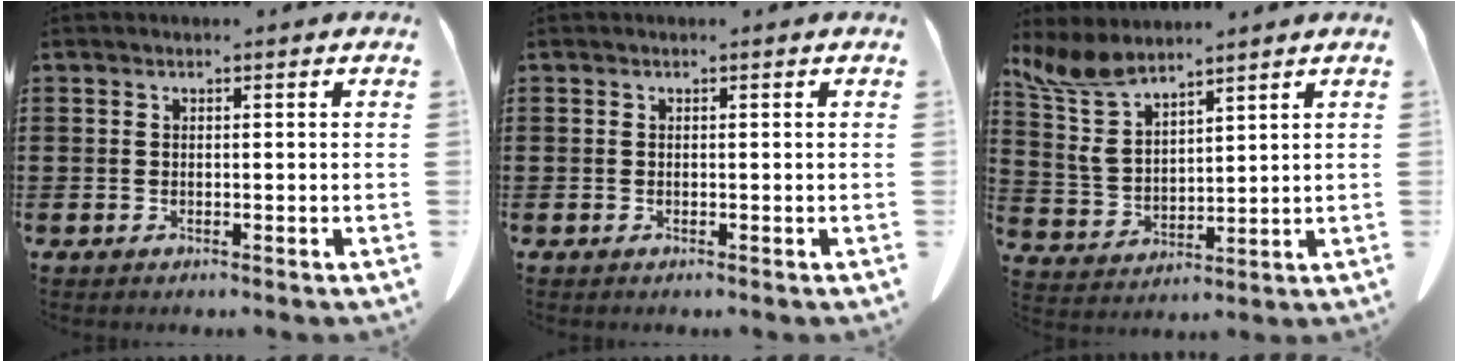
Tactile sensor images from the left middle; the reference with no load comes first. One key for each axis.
{"total": 0.0}
{"total": 8.4, "fx": 5.9, "fy": 3.6, "fz": 4.8, "tx": -0.128, "ty": -0.022, "tz": 0.107}